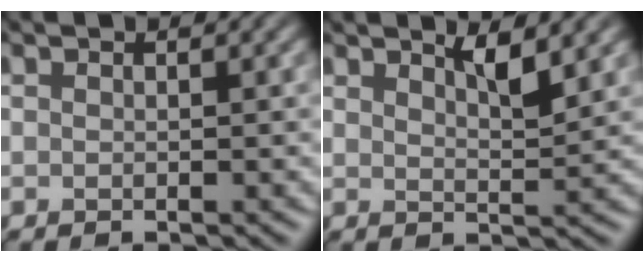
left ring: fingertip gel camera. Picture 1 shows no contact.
{"total": 1.9, "force": [1.5, 0.1, 1.2], "torque": [-0.019, -0.009, 0.022]}